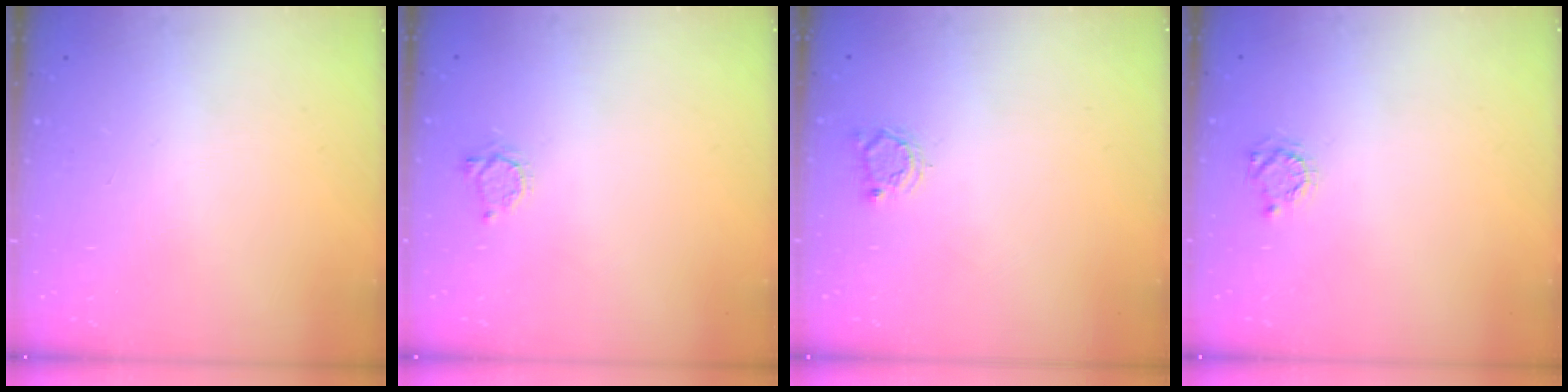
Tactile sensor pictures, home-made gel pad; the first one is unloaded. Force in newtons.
{"total": 3.3, "press": 3.2, "slide": 0.4}
{"total": 2.8, "press": 2.8, "slide": 0.5}
{"total": 3.8, "press": 3.8, "slide": 0.5}